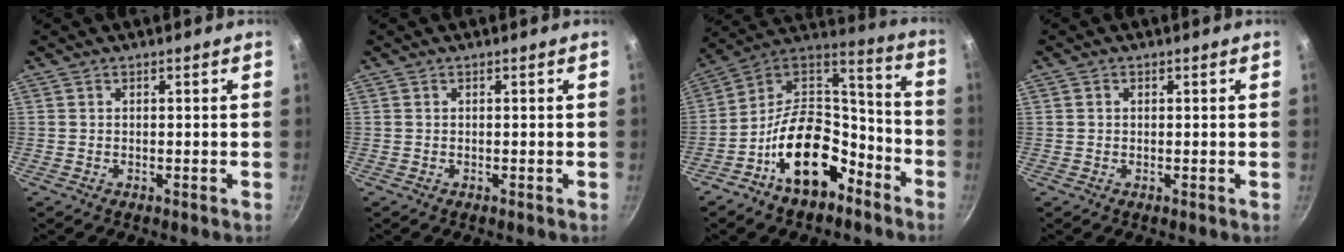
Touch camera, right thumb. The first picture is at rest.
{"total": 0.0}
{"total": 20.6, "force": [-9.7, 12.5, 13.3], "torque": [-0.177, 0.091, -0.168]}
{"total": 0.7, "force": [0.2, 0.7, 0.3], "torque": [-0.004, 0.005, 0.002]}